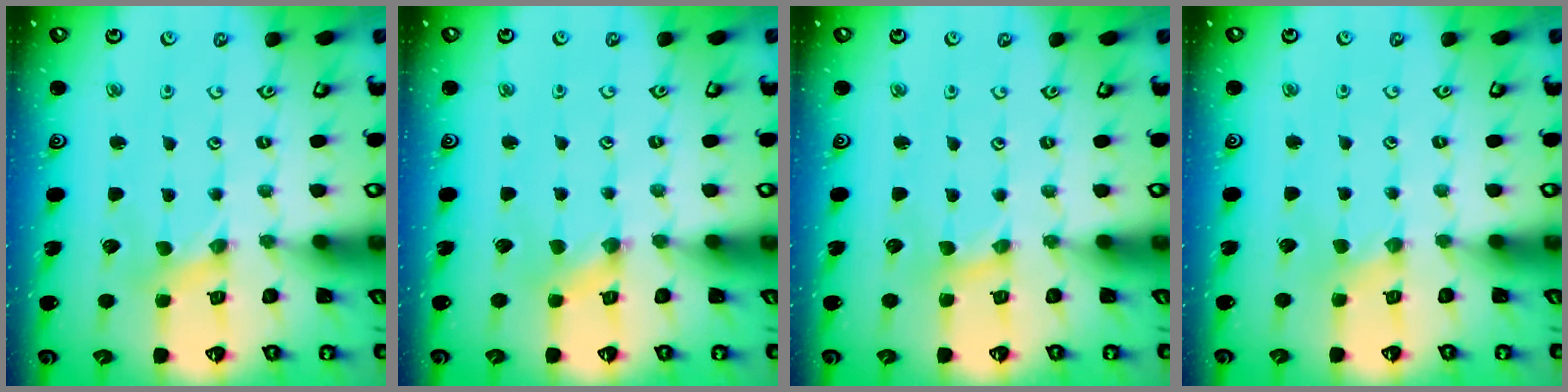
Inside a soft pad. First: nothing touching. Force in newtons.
{"total": 0.6, "press": 0.6, "slide": 0.2}
{"total": 0.7, "press": 0.6, "slide": 0.2}
{"total": 1.2, "press": 1.2, "slide": 0.3}